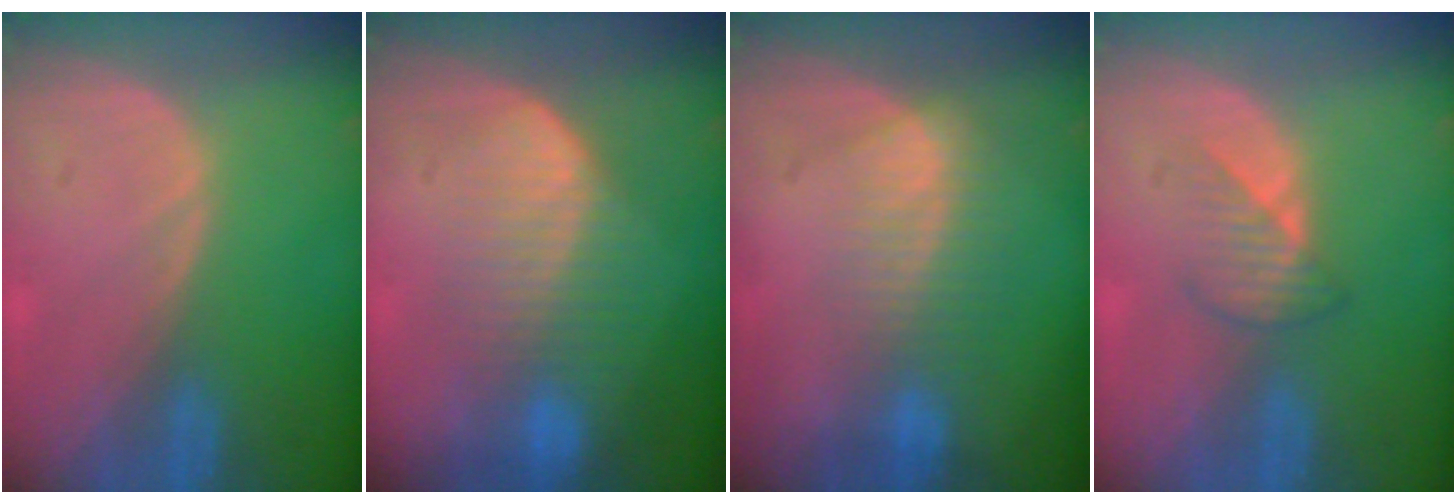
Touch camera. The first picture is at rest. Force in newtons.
{"total": 6.9, "press": 6.7, "slide": 1.5}
{"total": 7.4, "press": 6.2, "slide": 3.9}
{"total": 3.4, "press": 3.2, "slide": 1.3}